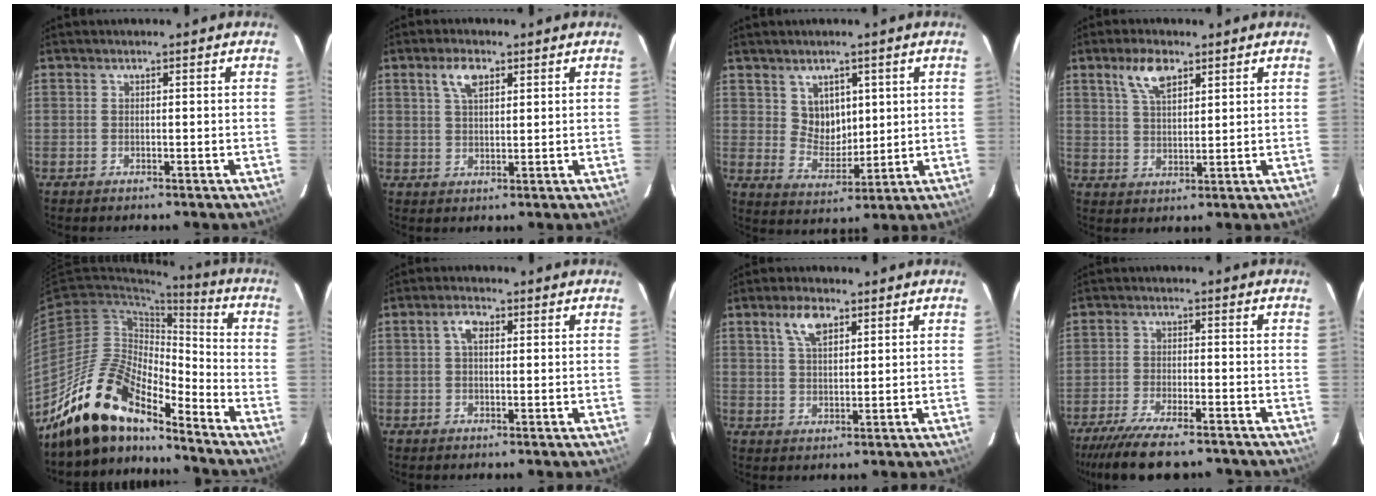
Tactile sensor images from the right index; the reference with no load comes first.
{"total": 4.5, "force": [2.3, 2.0, 3.2], "torque": [-0.059, 0.009, 0.044]}
{"total": 6.4, "force": [2.8, 5.1, 2.8], "torque": [-0.043, 0.001, 0.062]}
{"total": 6.4, "force": [3.8, 2.7, 4.3], "torque": [-0.080, 0.009, 0.074]}
{"total": 16.1, "force": [-13.8, 4.6, 6.9], "torque": [-0.131, 0.012, -0.259]}
{"total": 2.8, "force": [0.7, 1.6, 2.2], "torque": [-0.043, 0.010, 0.012]}
{"total": 5.5, "force": [3.1, 2.4, 3.8], "torque": [-0.069, 0.010, 0.058]}
{"total": 13.4, "force": [-11.0, 3.2, 6.9], "torque": [-0.154, -0.033, -0.181]}